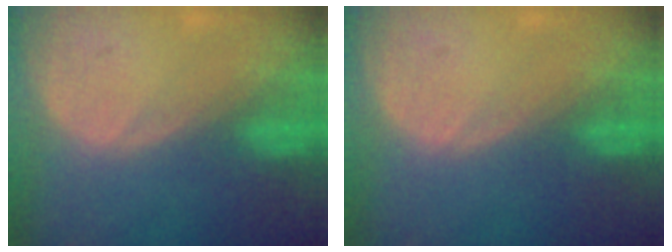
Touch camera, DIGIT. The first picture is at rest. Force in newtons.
{"total": 0.0}